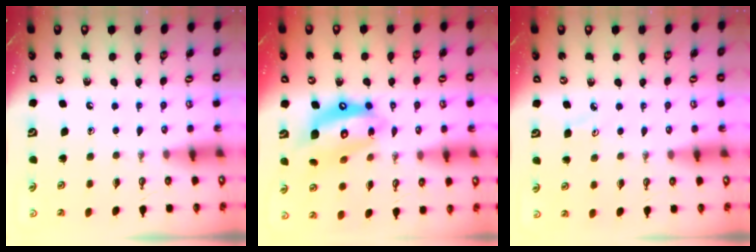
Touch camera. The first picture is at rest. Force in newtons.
{"total": 14.0, "press": 13.9, "slide": 1.4}
{"total": 2.8, "press": 2.8, "slide": 0.4}